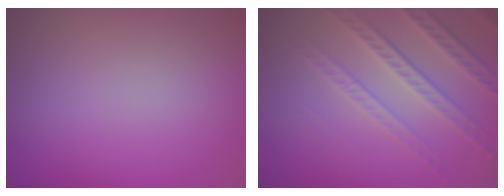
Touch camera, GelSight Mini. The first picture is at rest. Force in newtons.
{"total": 3.4, "press": 3.2, "slide": 1.3}